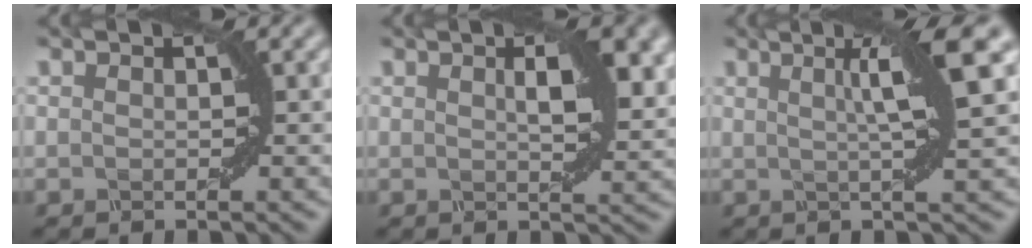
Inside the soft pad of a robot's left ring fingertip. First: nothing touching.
{"total": 4.4, "force": [1.4, 1.4, 3.9], "torque": [-0.057, 0.005, 0.024]}
{"total": 5.7, "force": [1.6, 0.7, 5.5], "torque": [-0.078, 0.014, 0.025]}